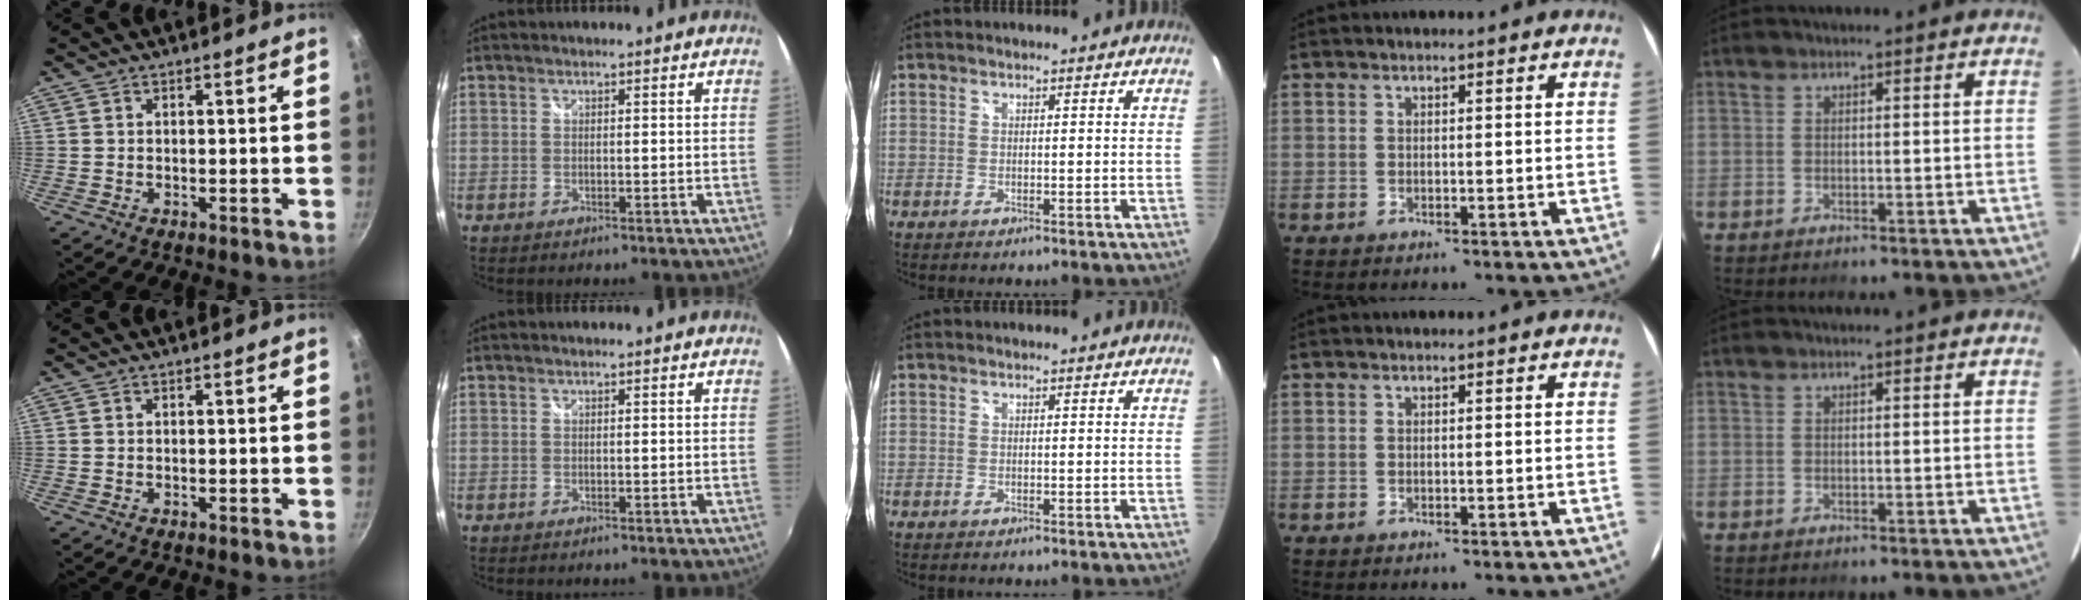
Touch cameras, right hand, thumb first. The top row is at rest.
{}